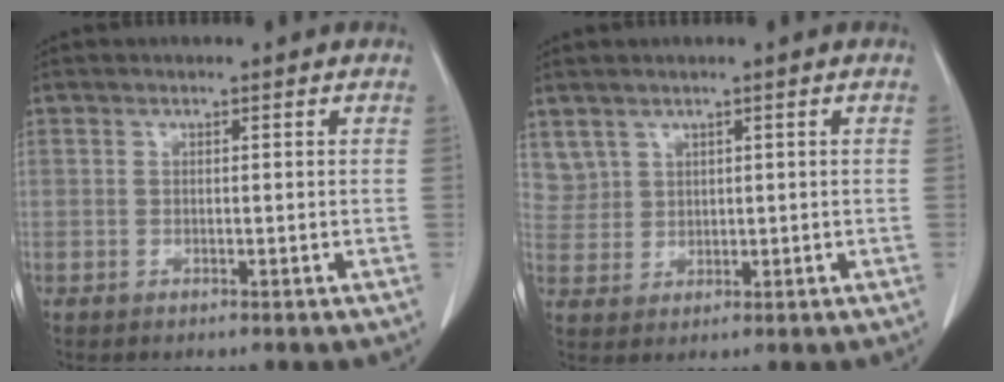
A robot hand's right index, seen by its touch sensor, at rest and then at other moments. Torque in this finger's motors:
{"motor_torque": [-0.37, 0.39, -0.09, -0.03]}